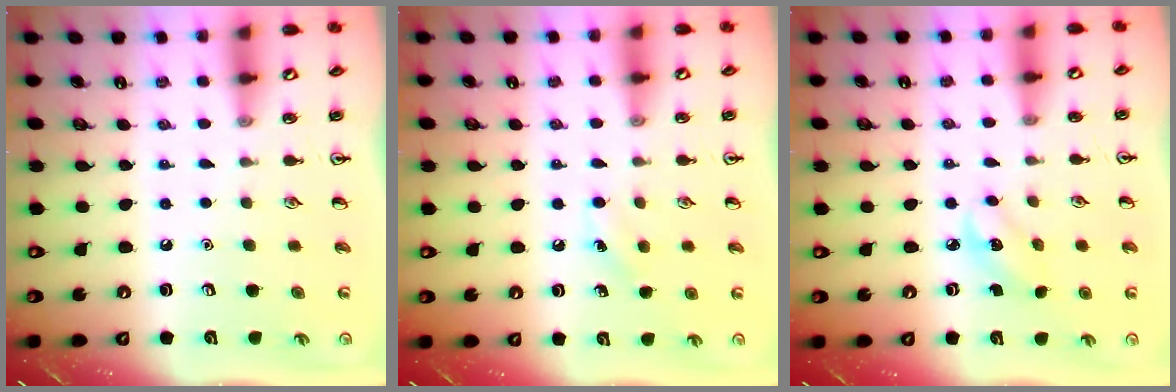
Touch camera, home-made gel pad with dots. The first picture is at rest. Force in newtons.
{"total": 4.9, "press": 4.6, "slide": 1.6}
{"total": 2.8, "press": 2.7, "slide": 0.8}